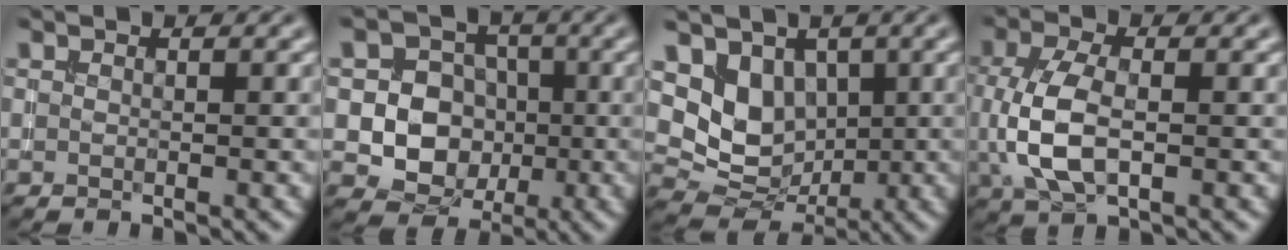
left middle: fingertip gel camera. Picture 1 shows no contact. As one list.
[{"total": 7.6, "force": [-1.0, 7.0, 3.0], "torque": [-0.035, 0.012, -0.038]}, {"total": 5.8, "force": [1.4, 4.7, 3.1], "torque": [-0.050, -0.015, 0.024]}, {"total": 5.8, "force": [-0.2, 3.1, 4.8], "torque": [-0.118, -0.004, -0.005]}]